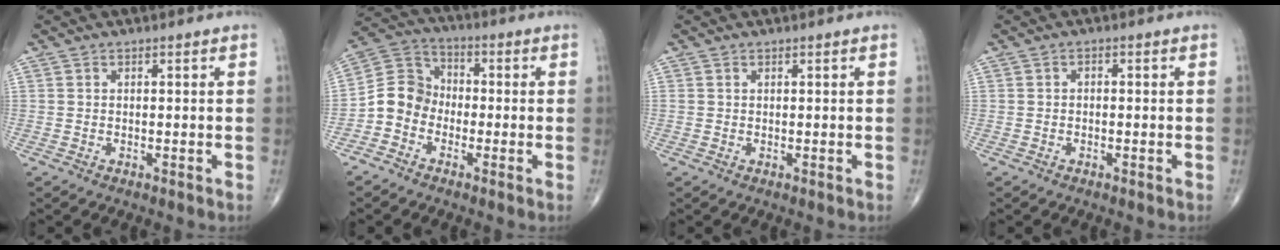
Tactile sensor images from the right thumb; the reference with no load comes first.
{"total": 7.6, "force": [-2.8, 6.4, 3.0], "torque": [-0.041, 0.043, -0.067]}
{"total": 0.0}
{"total": 0.7, "force": [-0.2, 0.5, 0.5], "torque": [-0.003, 0.004, -0.008]}